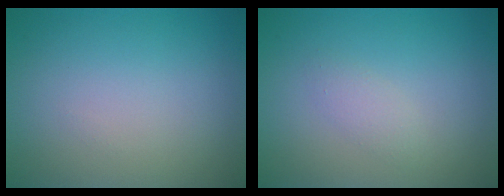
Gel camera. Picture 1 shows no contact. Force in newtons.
{"total": 1.2, "press": 1.2, "slide": 0.0}